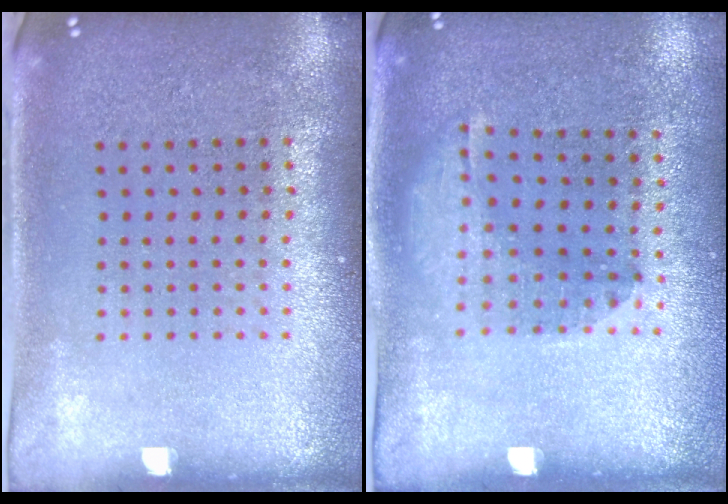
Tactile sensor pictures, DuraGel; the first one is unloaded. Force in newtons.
{"total": 1.3, "press": 0.8, "slide": 1.0}